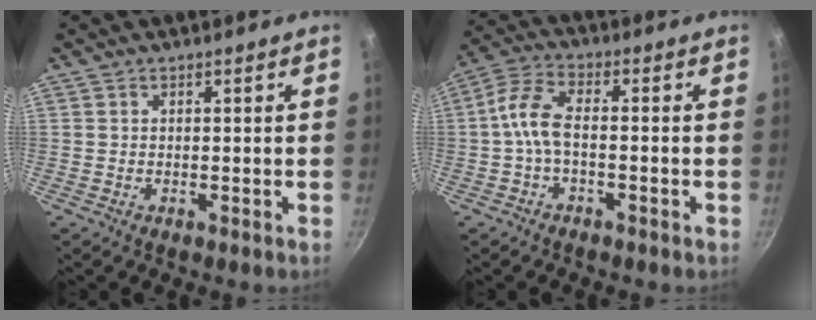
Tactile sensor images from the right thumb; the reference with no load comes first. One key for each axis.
{"total": 6.5, "fx": -1.8, "fy": 3.2, "fz": 5.3, "tx": -0.121, "ty": 0.029, "tz": -0.045}